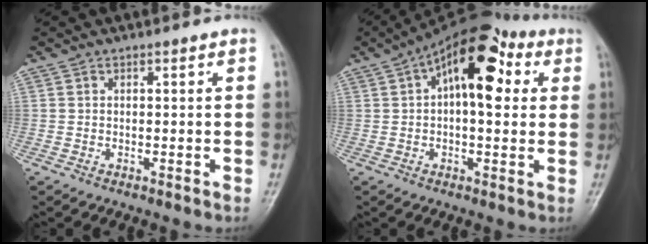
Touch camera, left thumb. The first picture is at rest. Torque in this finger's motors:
{"motor_torque": [0.13, 0.52, 0.33, -0.02, 0.02]}